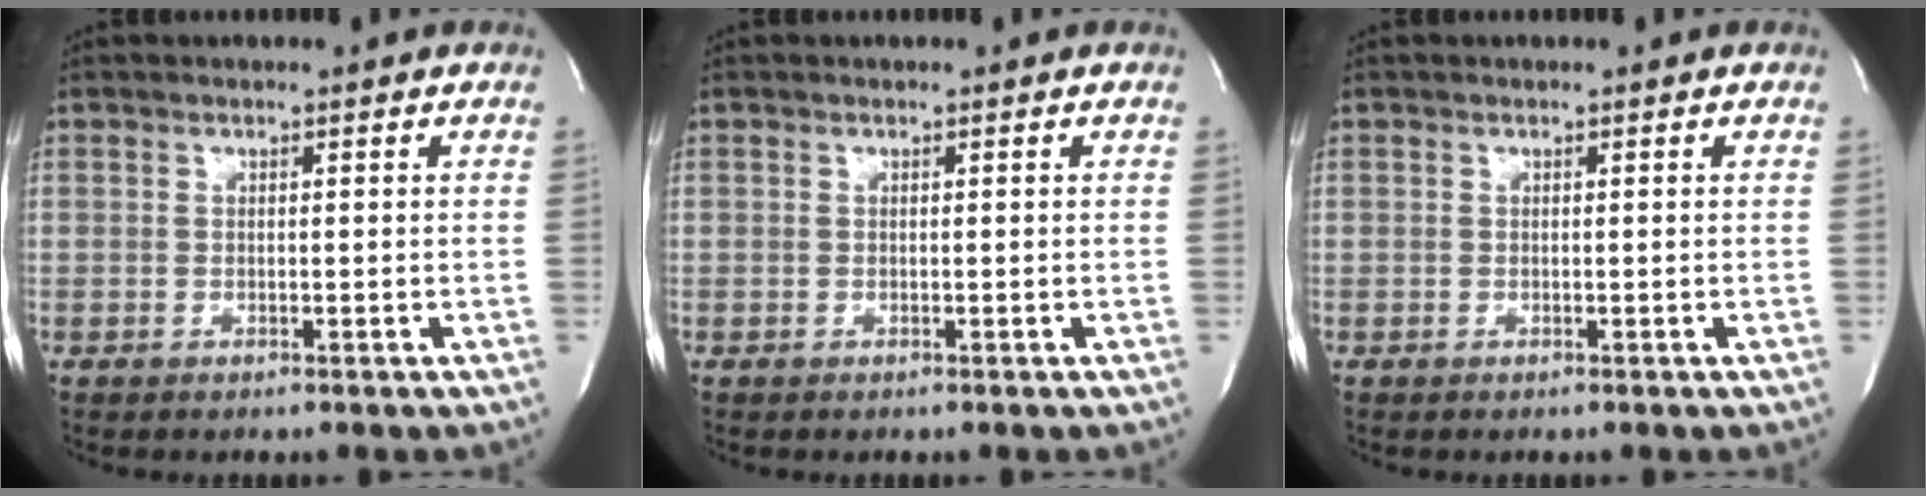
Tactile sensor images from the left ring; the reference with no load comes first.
{"total": 0.0}
{"total": 0.0}